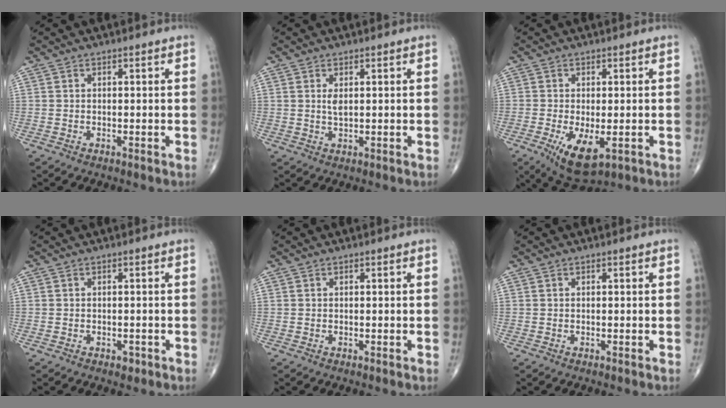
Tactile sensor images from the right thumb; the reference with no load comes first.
{"total": 1.8, "force": [0.6, 0.7, 1.5], "torque": [-0.031, -0.004, 0.015]}
{"total": 8.1, "force": [-2.7, 3.5, 6.9], "torque": [-0.120, -0.020, -0.033]}
{"total": 1.1, "force": [-0.6, 0.7, 0.5], "torque": [-0.006, 0.003, -0.008]}
{"total": 0.0}
{"total": 0.0}